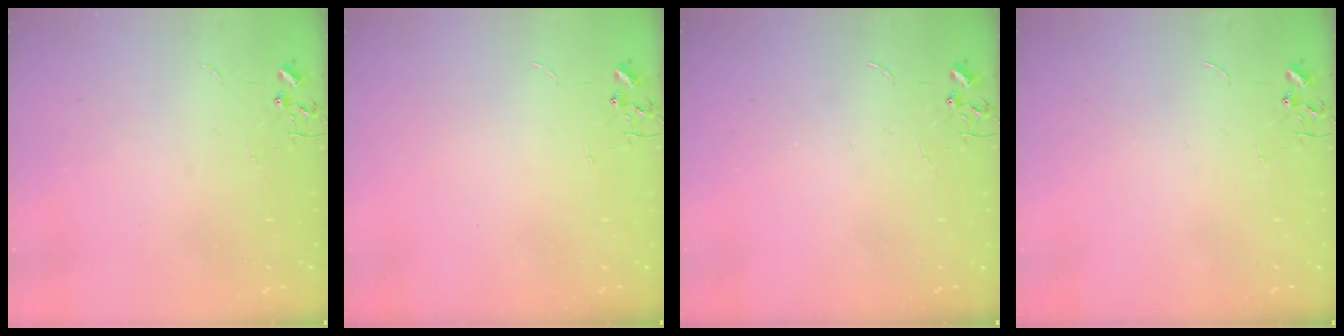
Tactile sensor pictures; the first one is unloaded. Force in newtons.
{"total": 0.0}
{"total": 0.0}
{"total": 0.0}